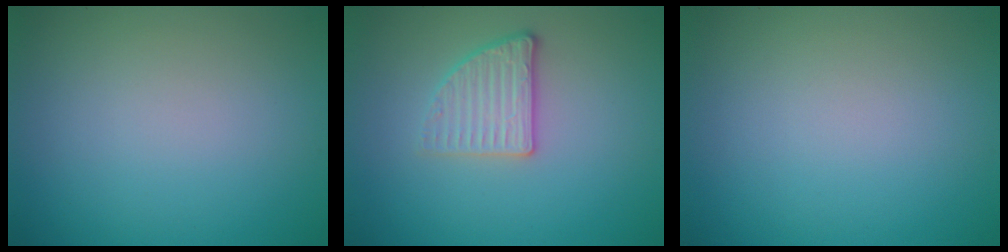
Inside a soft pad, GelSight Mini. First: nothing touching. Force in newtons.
{"total": 2.6, "press": 2.4, "slide": 1.0}
{"total": 0.0}